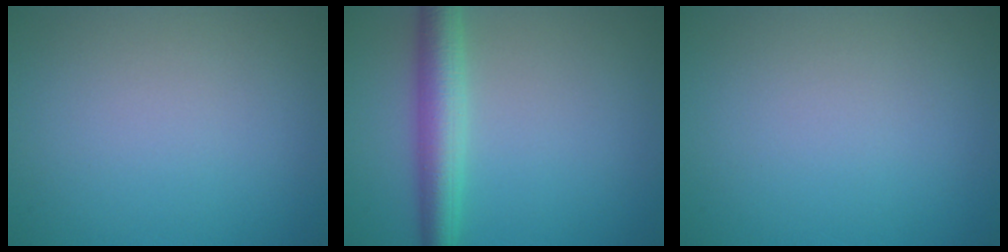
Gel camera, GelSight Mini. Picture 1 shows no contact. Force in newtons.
{"total": 4.4, "press": 4.4, "slide": 0.2}
{"total": 0.0}